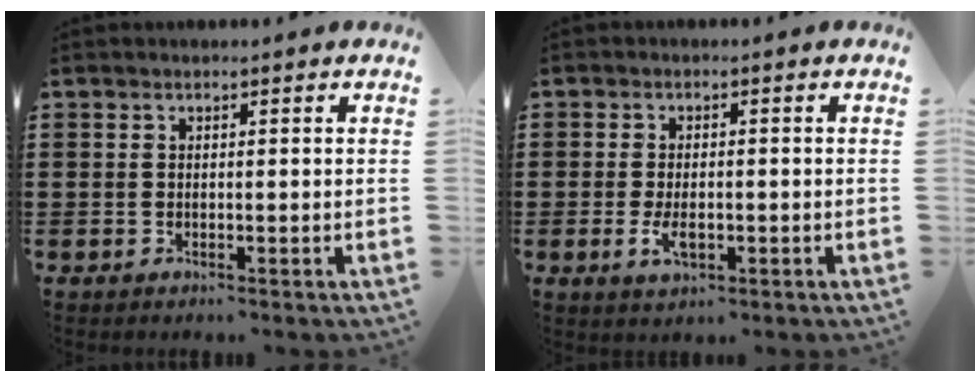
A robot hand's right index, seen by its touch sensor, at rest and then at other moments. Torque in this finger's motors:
{"motor_torque": [1.17, 0.97, 0.13, 0.03]}